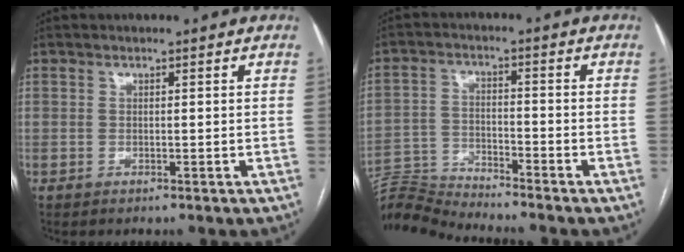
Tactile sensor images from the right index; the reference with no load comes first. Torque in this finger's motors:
{"motor_torque": [-1.49, -0.64, -1.06, -0.21]}